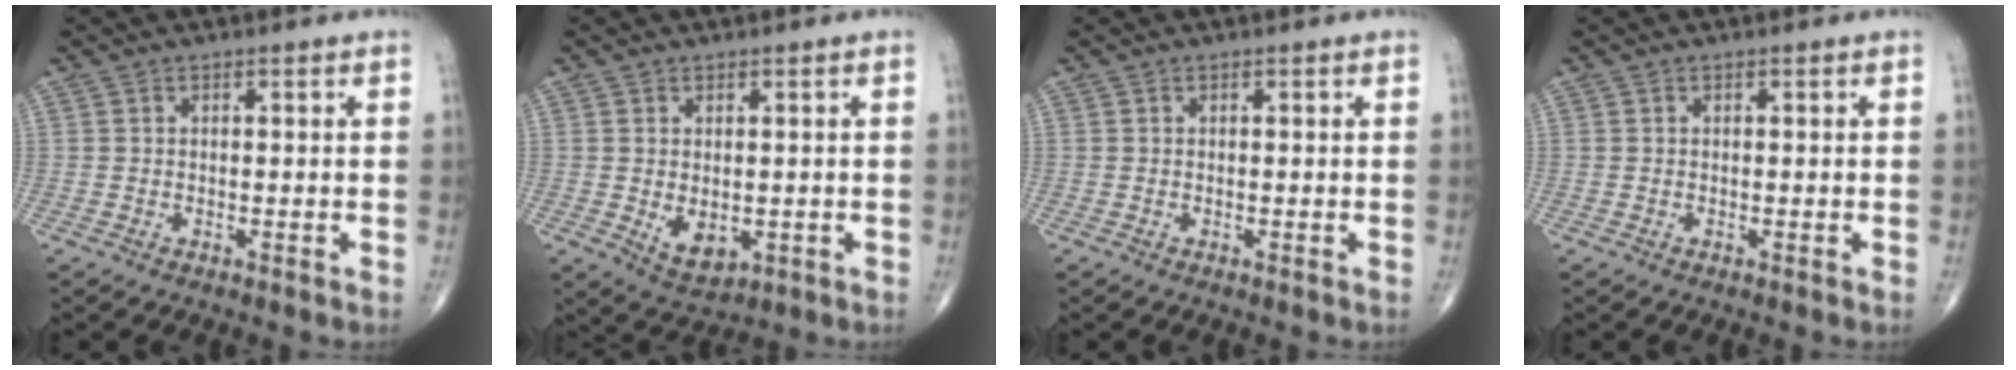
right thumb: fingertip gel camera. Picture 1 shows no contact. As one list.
[{"total": 5.2, "force": [-0.7, 3.3, 3.9], "torque": [-0.046, -0.010, 0.006]}, {"total": 0.0}, {"total": 0.0}]